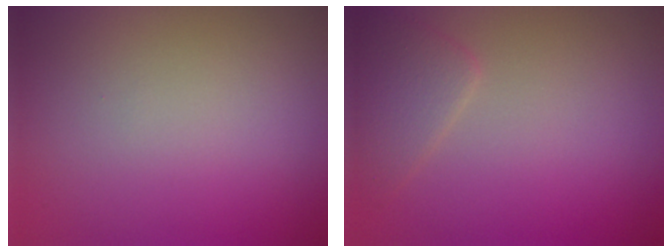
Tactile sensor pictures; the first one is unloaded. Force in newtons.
{"total": 2.3, "press": 2.3, "slide": 0.0}